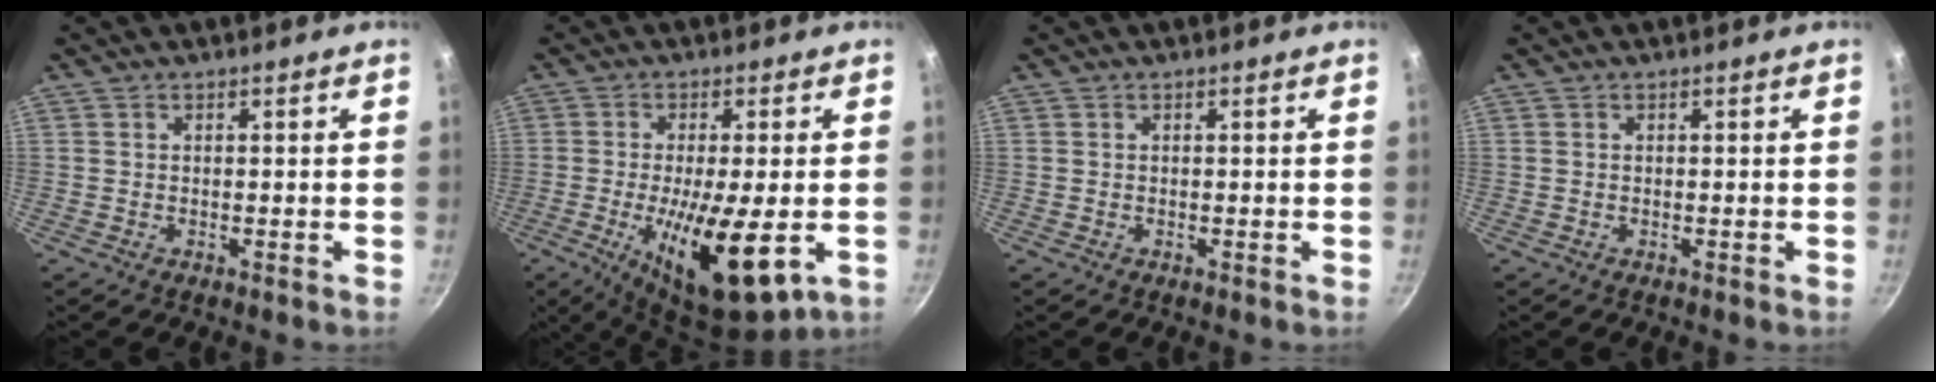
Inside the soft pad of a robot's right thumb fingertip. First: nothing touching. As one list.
[{"total": 14.9, "force": [-3.7, 4.4, 13.8], "torque": [-0.230, -0.008, -0.057]}, {"total": 0.0}, {"total": 0.0}]